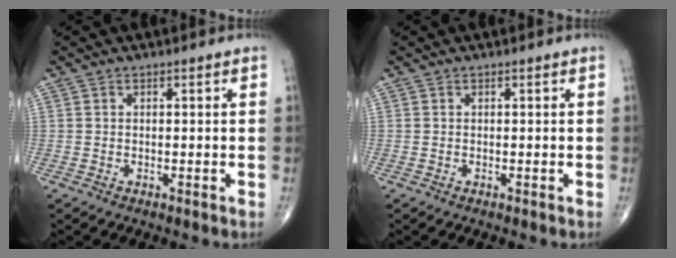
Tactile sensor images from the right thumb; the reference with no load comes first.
{"total": 0.0}